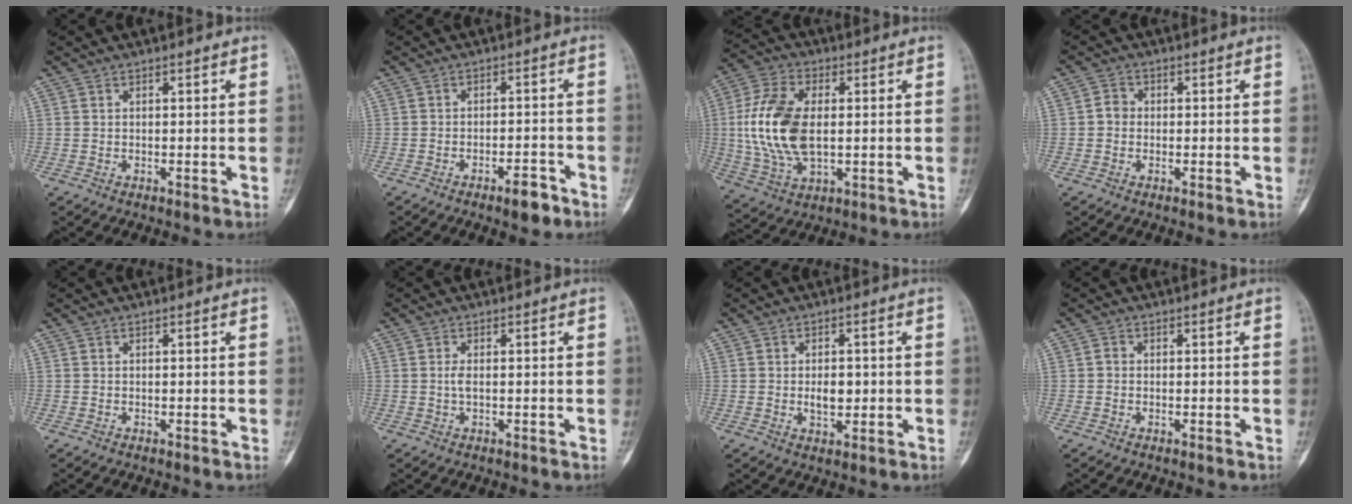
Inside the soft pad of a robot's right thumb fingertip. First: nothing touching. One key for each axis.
{"total": 4.4, "fx": -2.9, "fy": 1.5, "fz": 2.9, "tx": -0.036, "ty": 0.018, "tz": -0.042}
{"total": 15.7, "fx": 0.6, "fy": 8.9, "fz": 13.0, "tx": -0.268, "ty": 0.000, "tz": 0.016}
{"total": 2.4, "fx": -0.3, "fy": 2.1, "fz": 1.0, "tx": -0.007, "ty": 0.007, "tz": -0.011}
{"total": 0.0}
{"total": 1.3, "fx": 0.0, "fy": 0.5, "fz": 1.2, "tx": -0.026, "ty": -0.002, "tz": 0.002}
{"total": 3.9, "fx": -0.1, "fy": 2.4, "fz": 3.1, "tx": -0.037, "ty": 0.000, "tz": 0.001}
{"total": 0.9, "fx": -0.1, "fy": 0.7, "fz": 0.4, "tx": -0.004, "ty": 0.002, "tz": -0.006}